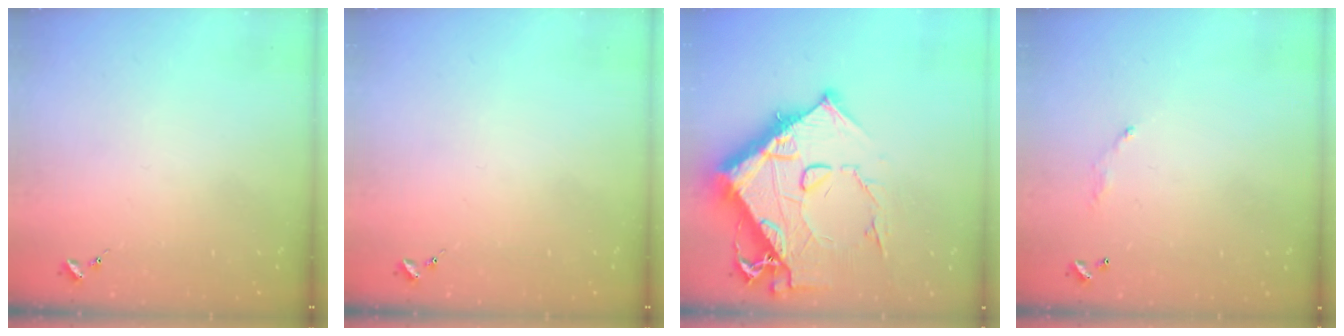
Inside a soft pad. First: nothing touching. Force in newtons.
{"total": 0.0}
{"total": 19.8, "press": 19.7, "slide": 2.0}
{"total": 4.0, "press": 4.0, "slide": 0.2}